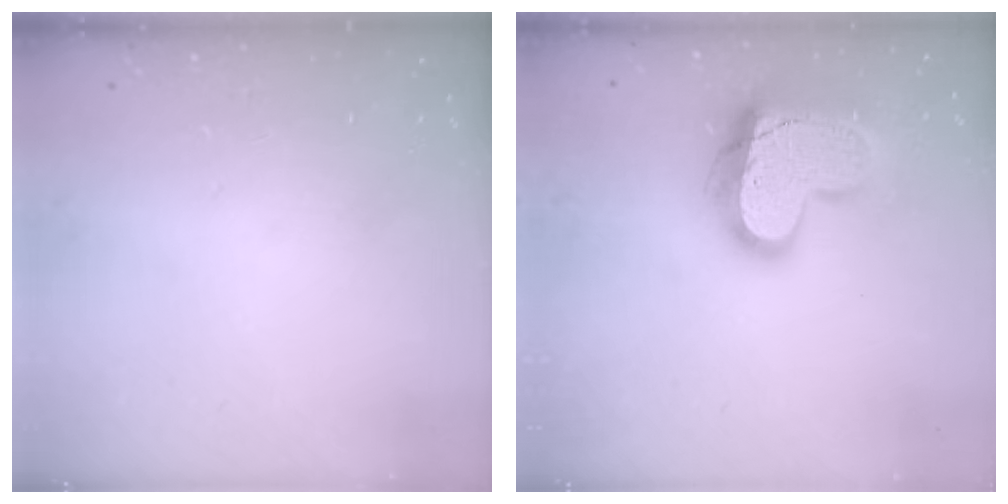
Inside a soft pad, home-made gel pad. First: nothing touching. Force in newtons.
{"total": 19.1, "press": 19.0, "slide": 1.8}